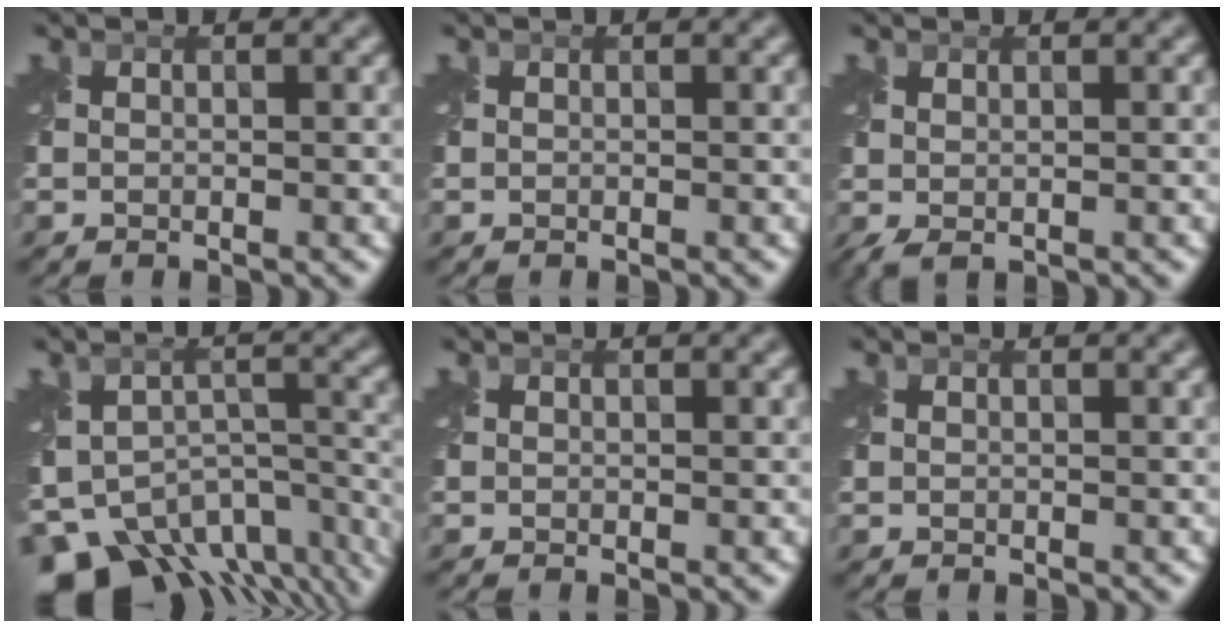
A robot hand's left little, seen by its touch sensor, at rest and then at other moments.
{"total": 0.0}
{"total": 1.0, "force": [0.1, 0.4, 0.9], "torque": [-0.026, -0.002, 0.005]}
{"total": 12.2, "force": [-8.6, 6.2, 6.1], "torque": [-0.114, -0.021, -0.112]}
{"total": 0.0}
{"total": 0.0}